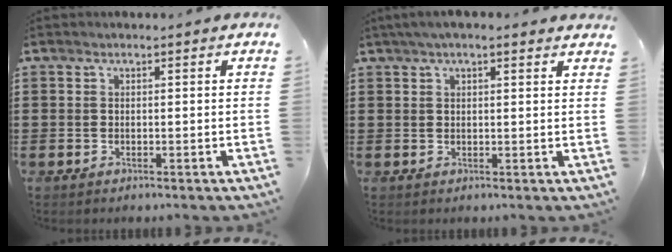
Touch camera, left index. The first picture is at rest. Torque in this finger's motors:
{"motor_torque": [2.14, 0.00, 0.39, 0.13]}